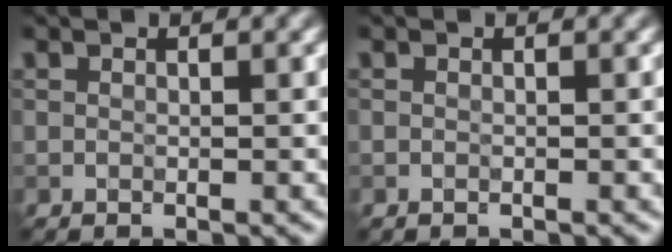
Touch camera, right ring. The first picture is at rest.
{"total": 0.0}